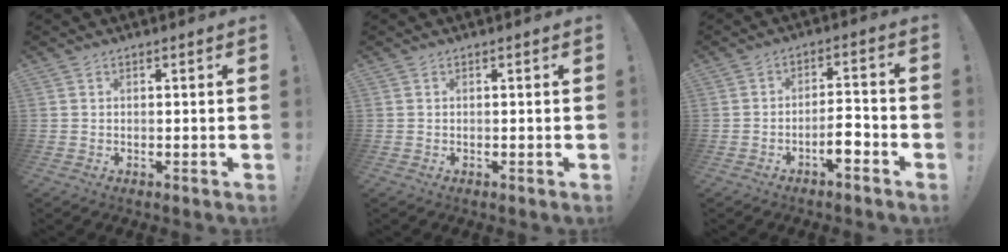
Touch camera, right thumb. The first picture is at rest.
{"total": 0.0}
{"total": 6.0, "force": [-3.2, 2.3, 4.5], "torque": [-0.058, 0.016, -0.054]}